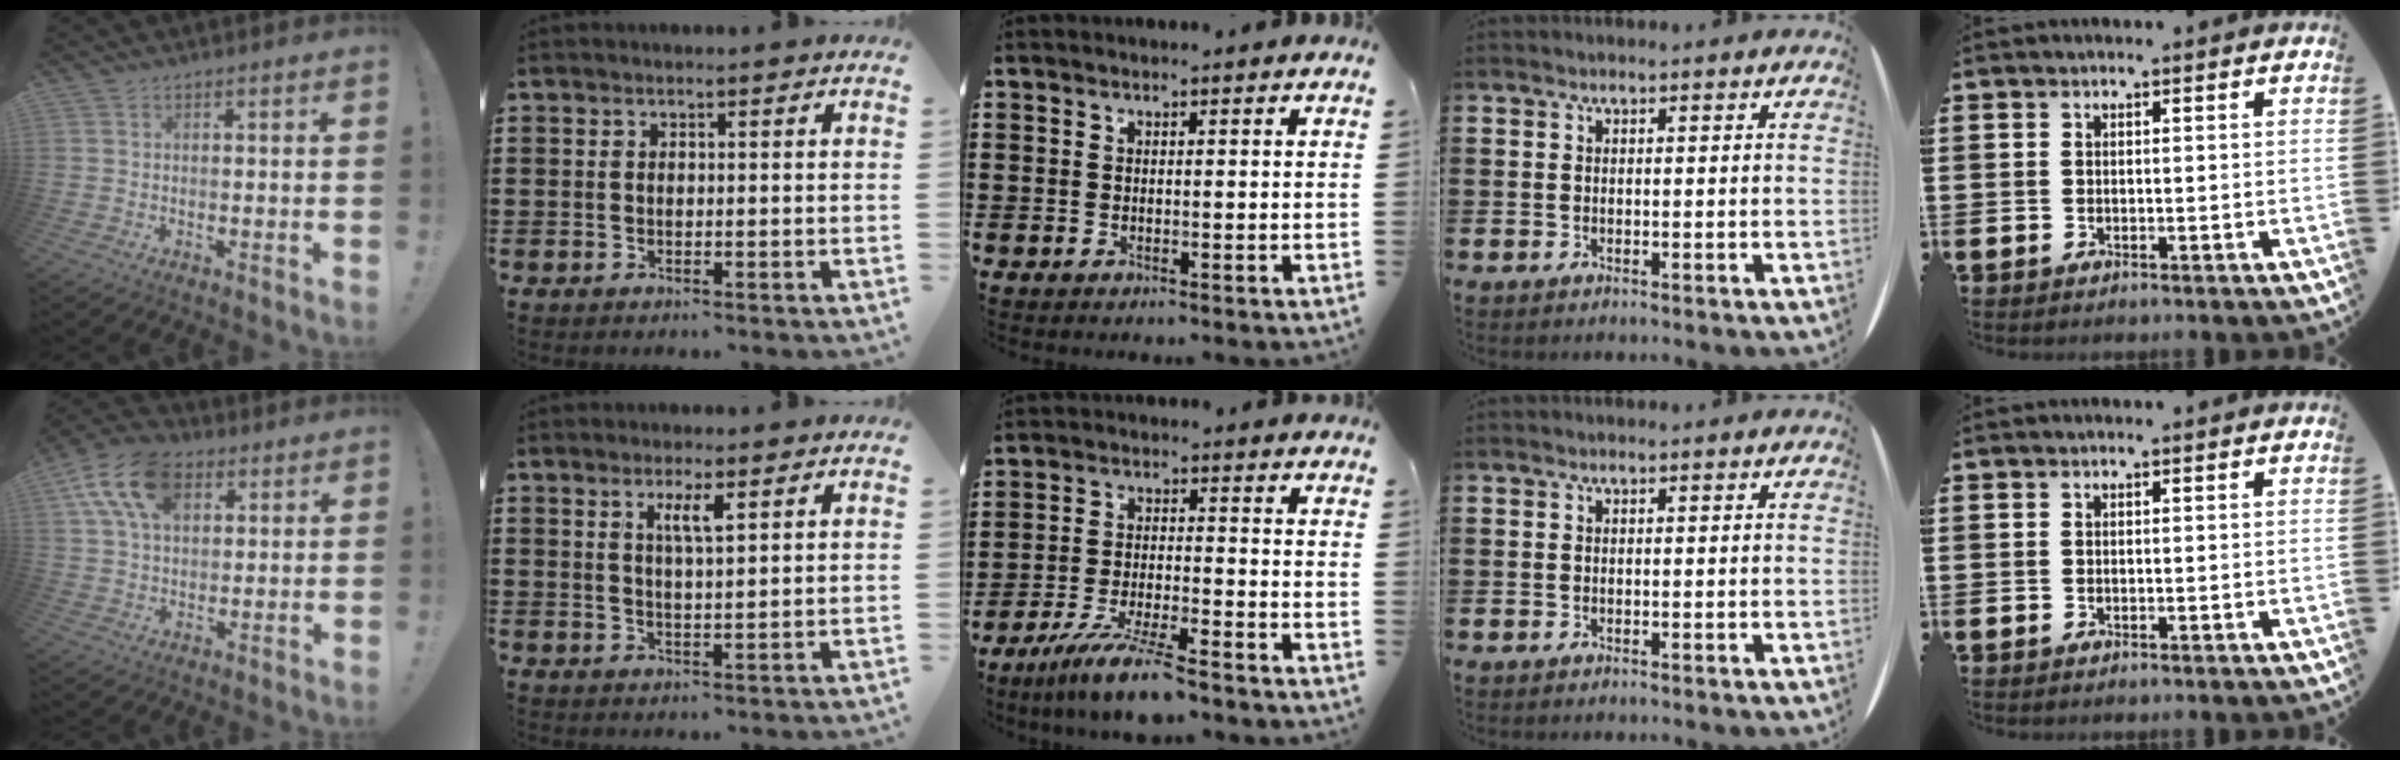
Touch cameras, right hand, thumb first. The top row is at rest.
{"thumb": {"total": 16.1, "force": [6.7, 10.4, 10.2], "torque": [-0.171, -0.014, 0.126]}, "index": {"total": 3.5, "force": [1.7, 0.7, 3.0], "torque": [-0.064, 0.004, 0.026]}, "middle": {"total": 7.8, "force": [-6.6, 0.0, 4.2], "torque": [-0.085, -0.008, -0.125]}}